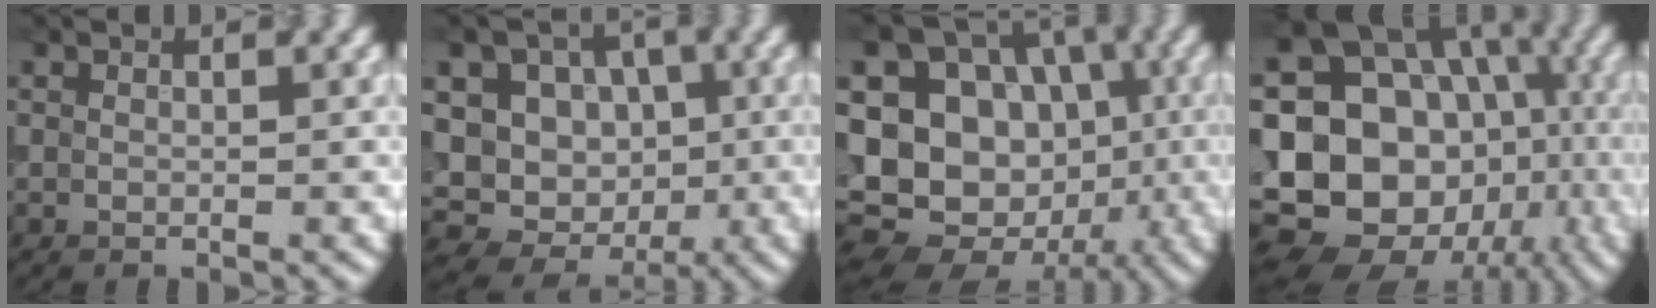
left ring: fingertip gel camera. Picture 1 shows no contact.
{"total": 14.5, "force": [-0.2, 13.4, 5.6], "torque": [-0.113, 0.023, -0.015]}
{"total": 14.4, "force": [-2.2, 11.8, 7.9], "torque": [-0.134, -0.007, -0.045]}
{"total": 22.7, "force": [-4.3, 19.2, 11.4], "torque": [-0.173, 0.009, -0.094]}